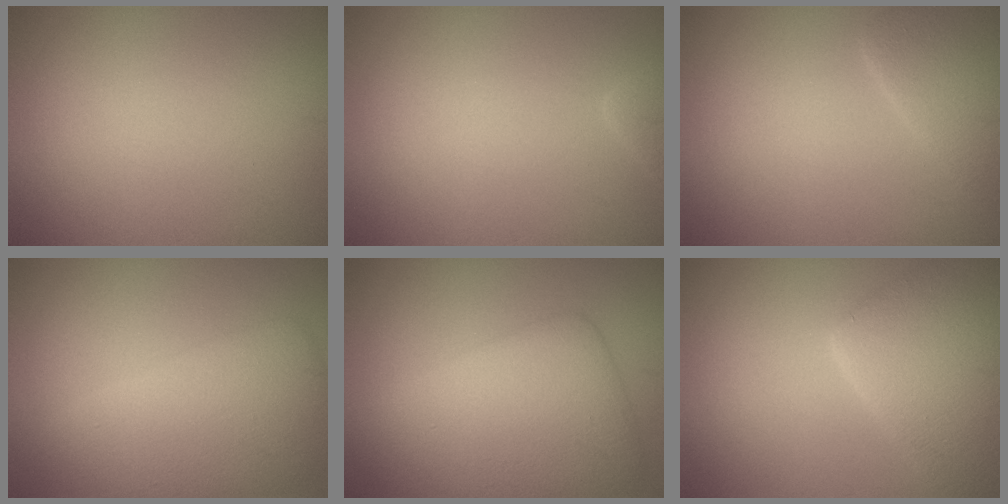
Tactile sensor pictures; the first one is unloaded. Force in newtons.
{"total": 1.3, "press": 1.3, "slide": 0.1}
{"total": 3.1, "press": 3.0, "slide": 0.4}
{"total": 6.3, "press": 6.3, "slide": 0.3}
{"total": 8.0, "press": 8.0, "slide": 0.1}
{"total": 8.4, "press": 8.4, "slide": 0.6}